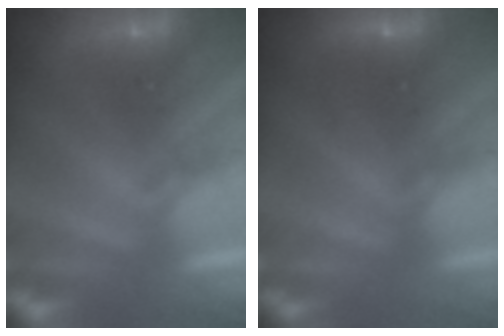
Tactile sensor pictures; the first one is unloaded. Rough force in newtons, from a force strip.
{"total": 2.4}